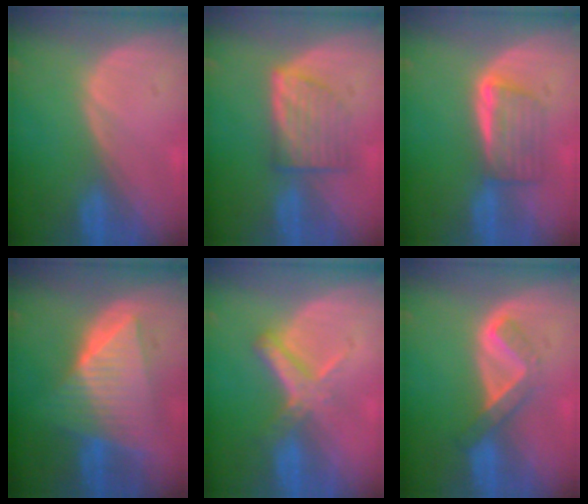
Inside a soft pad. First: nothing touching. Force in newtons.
{"total": 6.2, "press": 5.9, "slide": 1.8}
{"total": 5.8, "press": 5.2, "slide": 2.6}
{"total": 9.6, "press": 9.6, "slide": 0.8}
{"total": 5.6, "press": 5.2, "slide": 2.2}
{"total": 5.2, "press": 4.5, "slide": 2.6}